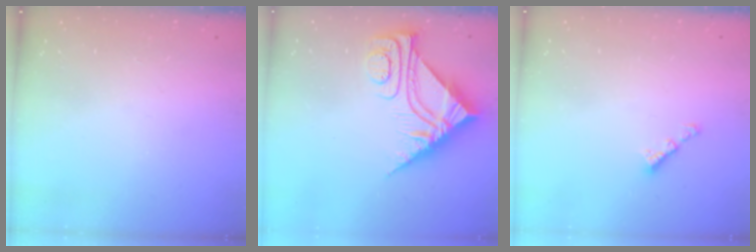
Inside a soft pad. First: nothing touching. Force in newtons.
{"total": 10.0, "press": 9.9, "slide": 0.9}
{"total": 2.3, "press": 2.3, "slide": 0.4}